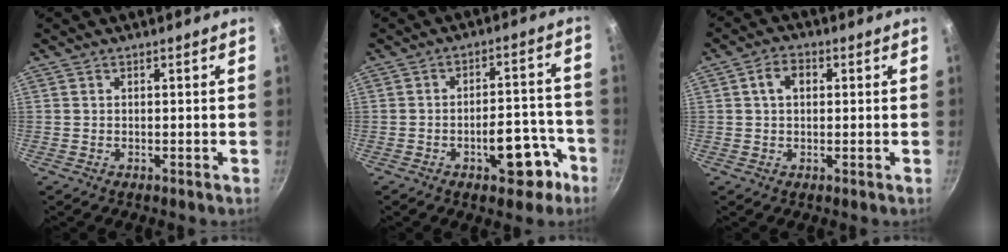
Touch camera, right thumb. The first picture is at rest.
{"total": 10.6, "force": [-5.2, 5.1, 7.7], "torque": [-0.067, 0.051, -0.061]}
{"total": 4.5, "force": [0.9, 3.1, 3.1], "torque": [-0.041, 0.011, 0.010]}